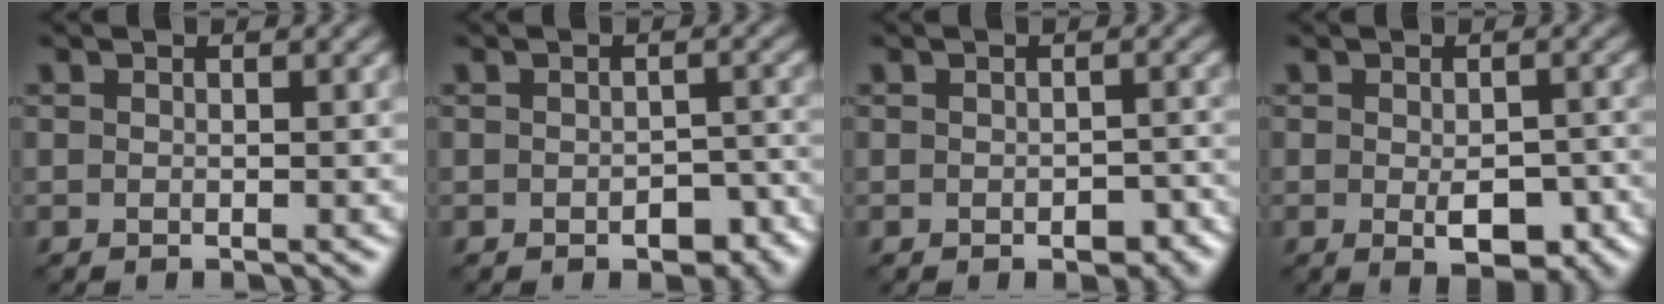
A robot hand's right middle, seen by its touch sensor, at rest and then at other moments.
{"total": 3.2, "force": [-1.3, 1.8, 2.2], "torque": [-0.026, -0.005, -0.012]}
{"total": 2.3, "force": [-0.8, 1.3, 1.7], "torque": [-0.023, -0.006, -0.006]}
{"total": 4.7, "force": [-1.4, 2.2, 3.9], "torque": [-0.057, -0.010, -0.016]}